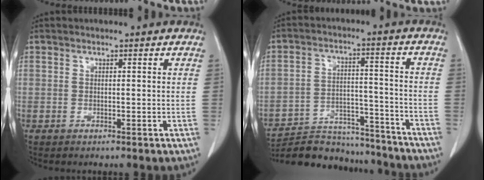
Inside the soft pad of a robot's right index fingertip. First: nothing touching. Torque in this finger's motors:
{"motor_torque": [-0.43, -0.60, 0.19, 0.01]}